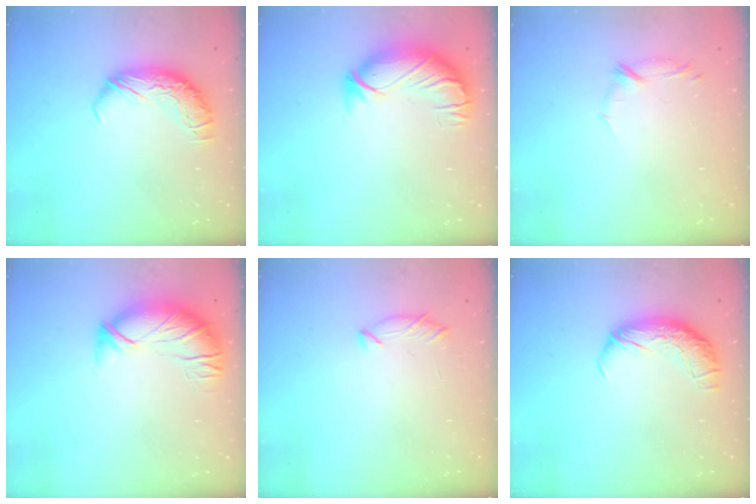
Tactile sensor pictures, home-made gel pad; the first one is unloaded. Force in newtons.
{"total": 3.3, "press": 1.6, "slide": 2.8}
{"total": 7.0, "press": 6.9, "slide": 1.1}
{"total": 2.8, "press": 1.2, "slide": 2.5}
{"total": 6.9, "press": 6.8, "slide": 0.8}
{"total": 2.5, "press": 1.2, "slide": 2.2}